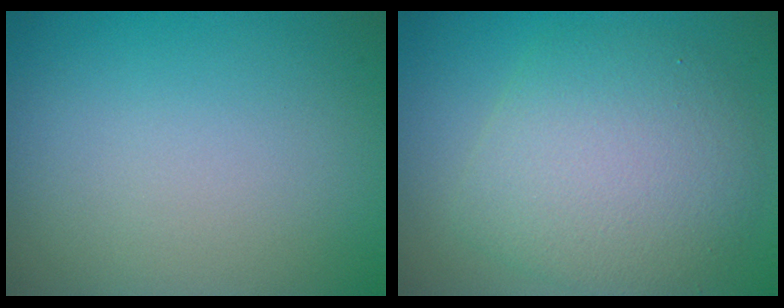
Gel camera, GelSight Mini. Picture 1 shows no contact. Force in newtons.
{"total": 6.2, "press": 6.2, "slide": 0.2}